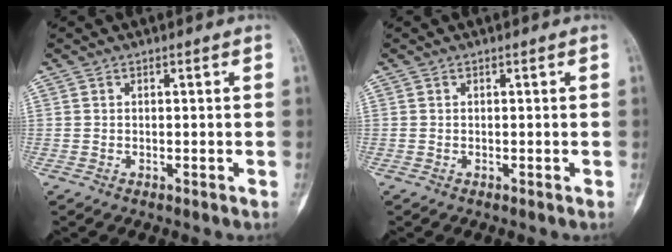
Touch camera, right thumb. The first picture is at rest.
{"total": 0.0}